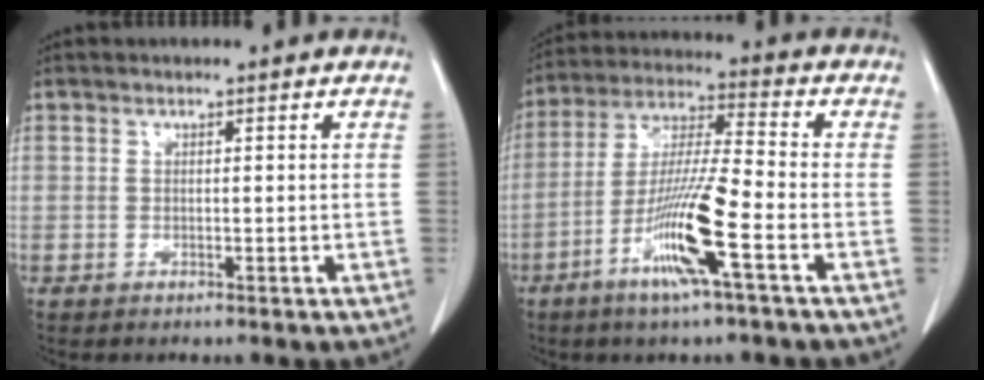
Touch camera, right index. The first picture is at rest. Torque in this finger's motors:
{"motor_torque": [1.73, -0.41, 0.38, 0.12]}